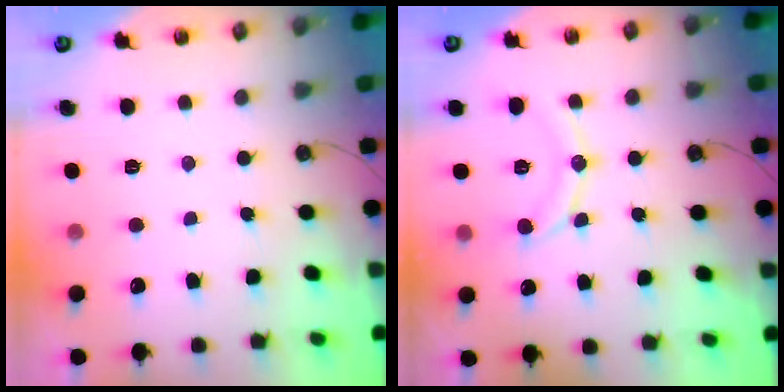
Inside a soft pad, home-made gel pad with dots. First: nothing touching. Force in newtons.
{"total": 11.9, "press": 11.8, "slide": 1.2}